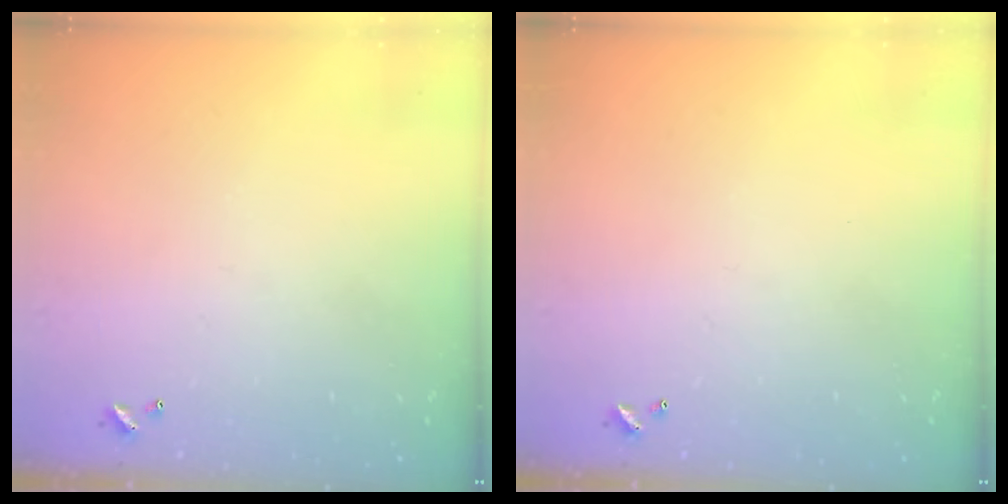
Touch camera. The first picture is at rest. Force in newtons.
{"total": 0.0}